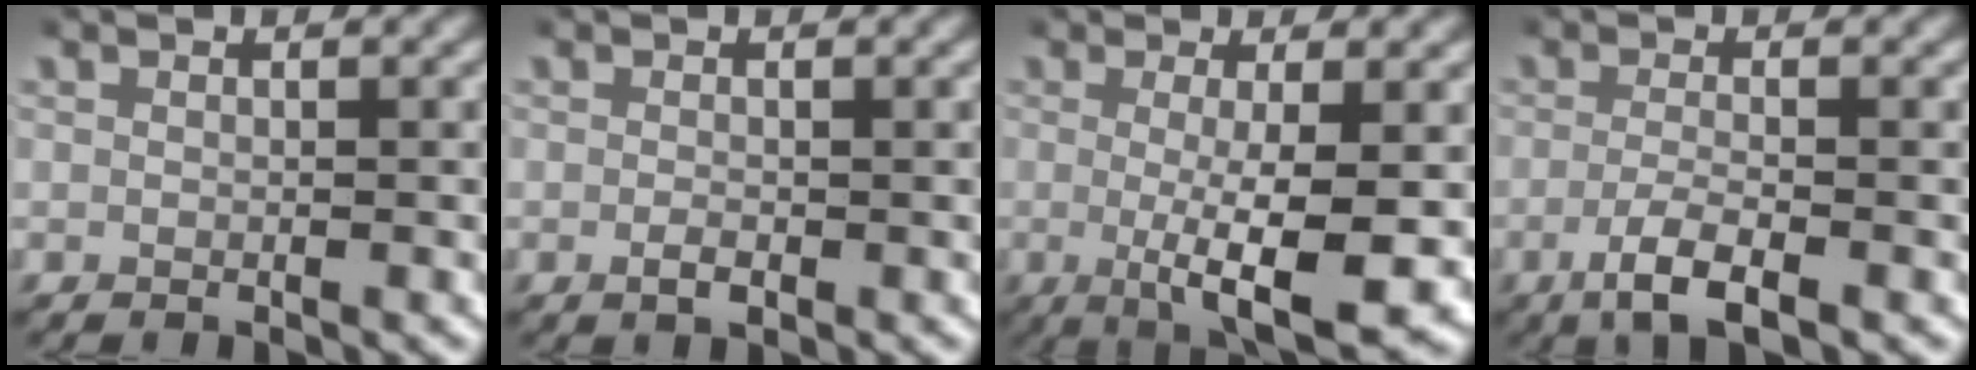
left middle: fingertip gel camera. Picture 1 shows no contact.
{"total": 0.8, "force": [-0.2, 0.4, 0.7], "torque": [-0.014, -0.006, -0.001]}
{"total": 6.6, "force": [-1.7, 1.9, 6.1], "torque": [-0.100, -0.028, -0.010]}
{"total": 3.5, "force": [-1.8, 0.9, 2.8], "torque": [-0.057, -0.017, -0.022]}